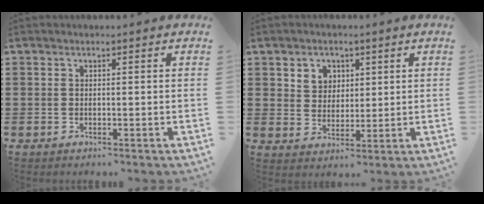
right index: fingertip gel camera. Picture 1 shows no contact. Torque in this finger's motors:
{"motor_torque": [0.12, 0.05, 0.26, 0.05]}